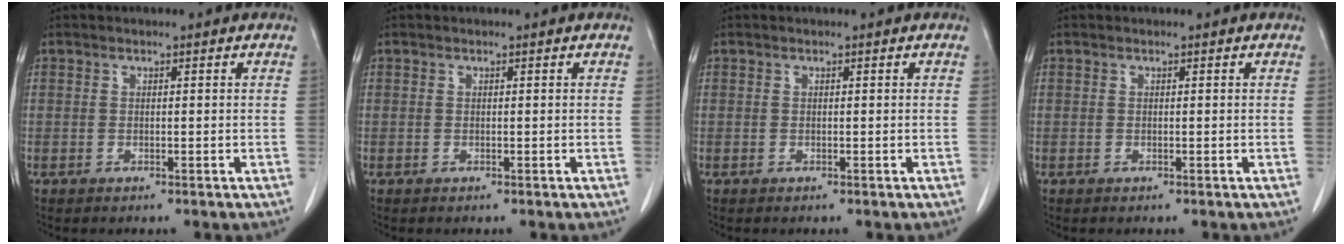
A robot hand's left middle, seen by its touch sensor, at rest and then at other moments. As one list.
[{"total": 0.0}, {"total": 0.0}, {"total": 0.0}]